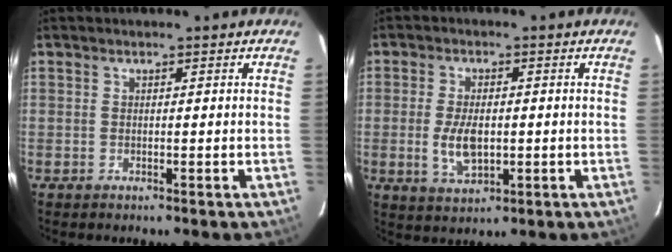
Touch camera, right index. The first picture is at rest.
{"total": 7.0, "force": [-0.9, 3.7, 5.9], "torque": [-0.118, -0.008, -0.012]}